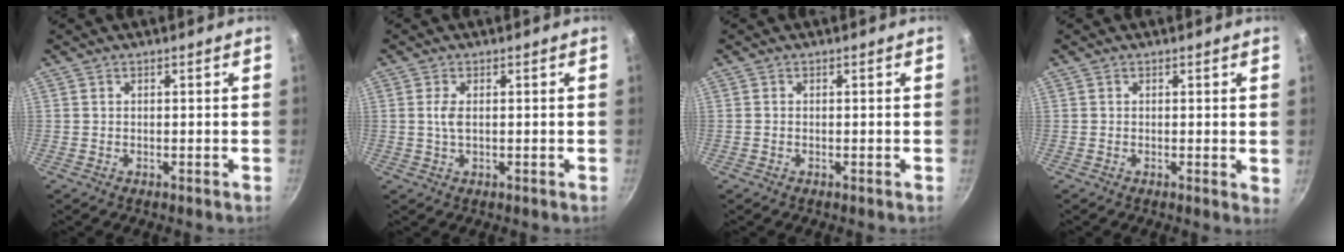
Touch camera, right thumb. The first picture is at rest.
{"total": 2.4, "force": [0.3, 1.0, 2.1], "torque": [-0.045, 0.000, 0.006]}
{"total": 0.0}
{"total": 1.5, "force": [0.3, 0.6, 1.3], "torque": [-0.015, -0.004, 0.002]}